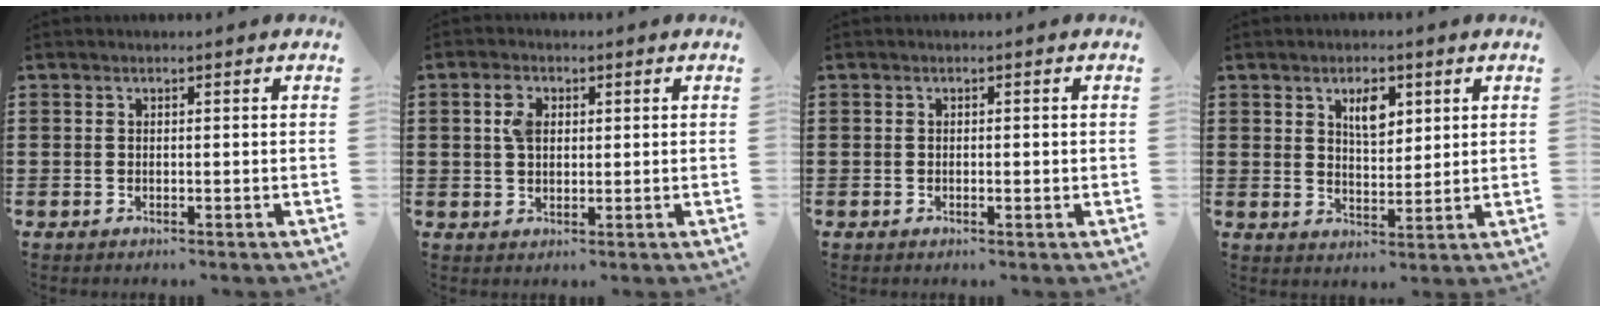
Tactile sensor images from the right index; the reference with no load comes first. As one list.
[{"total": 3.5, "force": [0.9, 2.2, 2.6], "torque": [-0.051, 0.007, 0.013]}, {"total": 0.6, "force": [-0.2, 0.2, 0.5], "torque": [-0.011, -0.003, -0.002]}, {"total": 4.5, "force": [2.2, 2.2, 3.2], "torque": [-0.056, 0.003, 0.034]}]